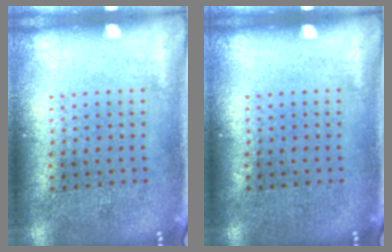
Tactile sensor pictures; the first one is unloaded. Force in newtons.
{"total": 0.0}